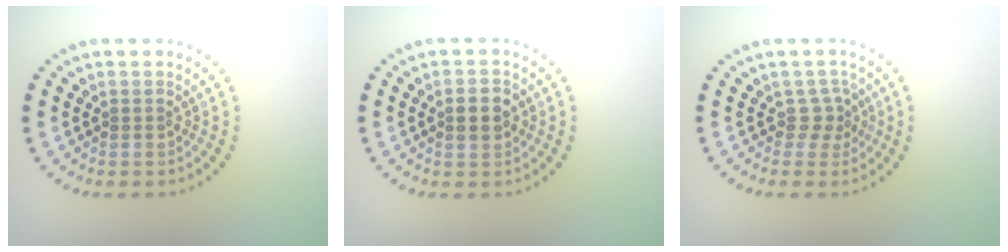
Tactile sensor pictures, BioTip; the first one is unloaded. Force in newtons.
{"total": 2.4, "press": 2.4, "slide": 0.1}
{"total": 1.9, "press": 1.2, "slide": 1.5}